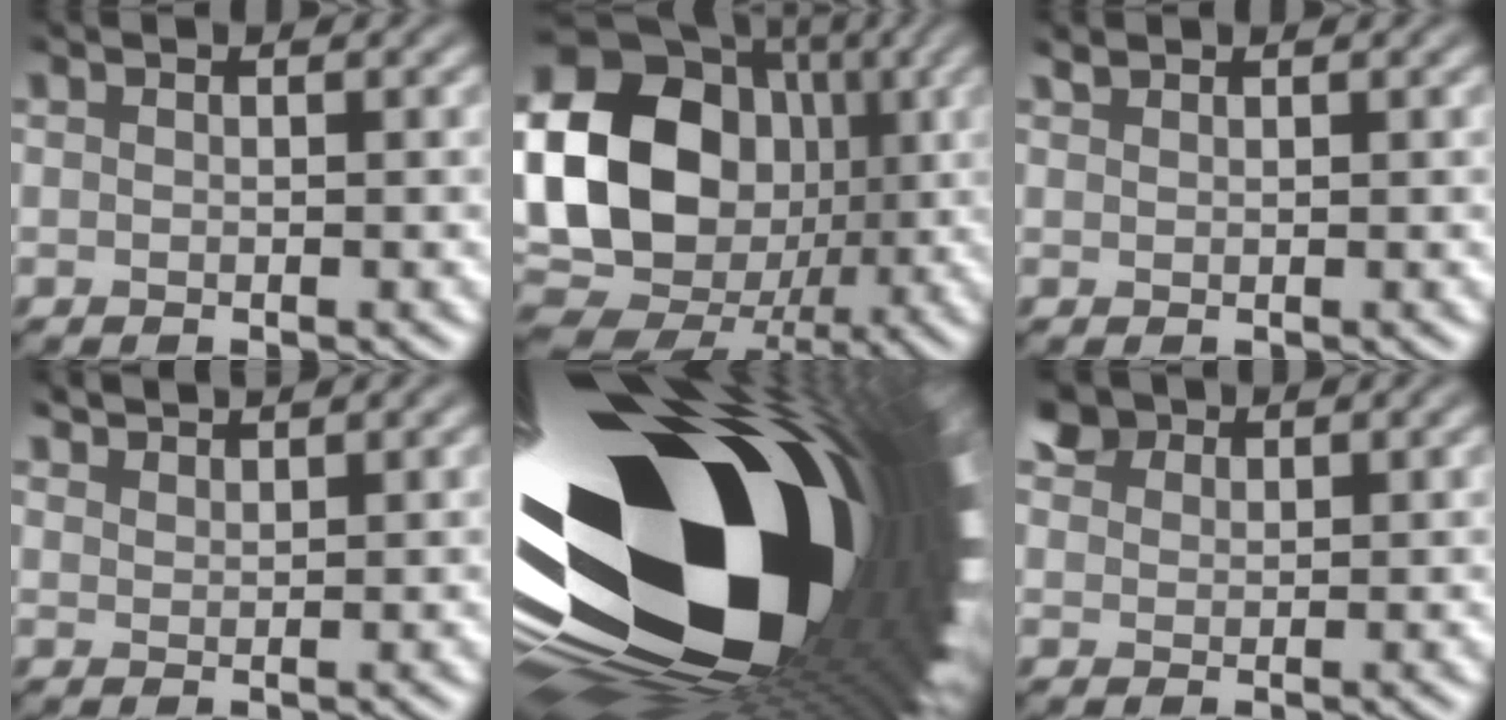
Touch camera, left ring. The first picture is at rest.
{"total": 19.6, "force": [0.1, 16.2, 11.0], "torque": [-0.210, 0.004, -0.023]}
{"total": 0.7, "force": [0.6, 0.2, 0.2], "torque": [-0.004, 0.004, 0.012]}
{"total": 2.2, "force": [2.2, 0.1, 0.5], "torque": [-0.012, 0.001, 0.034]}
{"total": 22.0, "force": [-1.2, 11.5, 18.8], "torque": [-0.308, -0.067, -0.045]}
{"total": 2.5, "force": [1.7, 1.6, 0.9], "torque": [-0.027, 0.003, 0.031]}